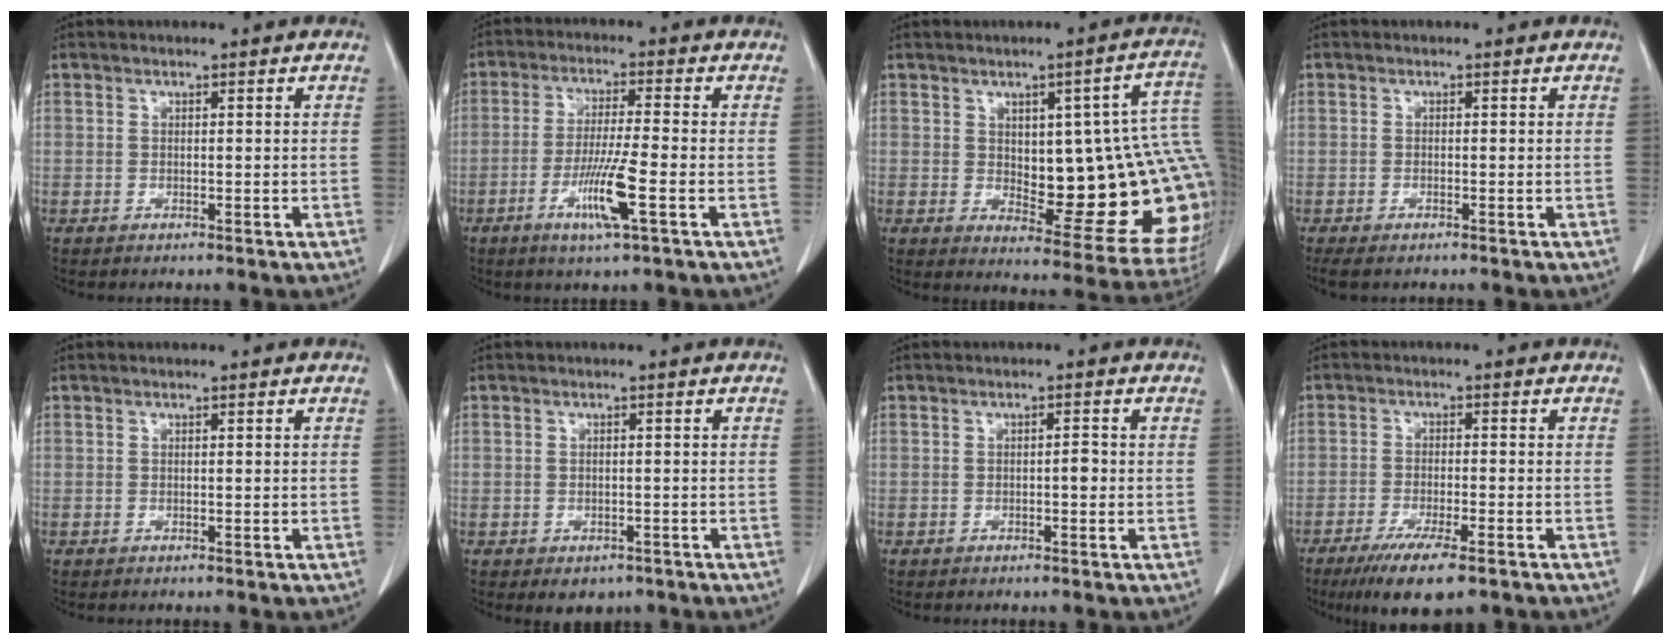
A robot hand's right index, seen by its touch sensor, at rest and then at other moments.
{"total": 8.0, "force": [-3.2, -0.3, 7.3], "torque": [-0.142, -0.015, -0.060]}
{"total": 20.5, "force": [1.1, 5.8, 19.6], "torque": [-0.179, 0.016, 0.031]}
{"total": 2.6, "force": [-2.0, 0.8, 1.5], "torque": [-0.025, -0.008, -0.028]}
{"total": 0.0}
{"total": 3.0, "force": [-1.8, 2.2, 1.0], "torque": [-0.005, 0.002, -0.014]}
{"total": 1.2, "force": [-0.3, 0.4, 1.1], "torque": [-0.016, 0.003, -0.005]}
{"total": 9.4, "force": [-6.4, 1.5, 6.8], "torque": [-0.109, -0.022, -0.097]}